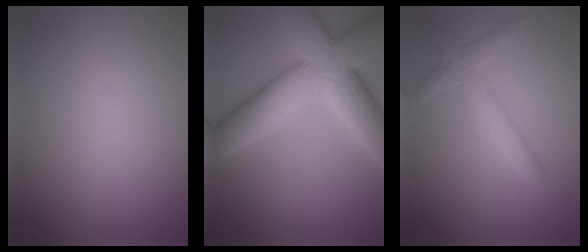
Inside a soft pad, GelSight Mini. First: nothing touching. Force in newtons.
{"total": 11.6, "press": 11.6, "slide": 0.4}
{"total": 2.6, "press": 2.6, "slide": 0.1}